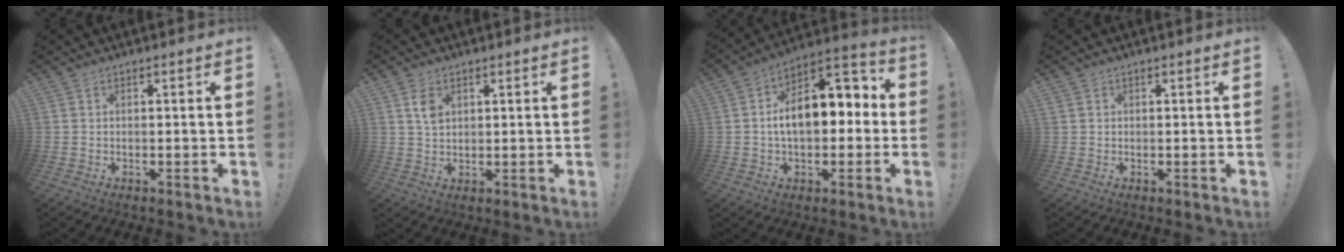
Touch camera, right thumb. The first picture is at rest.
{"total": 4.3, "force": [1.8, 2.5, 3.0], "torque": [-0.039, -0.006, 0.030]}
{"total": 14.9, "force": [0.9, 9.0, 11.9], "torque": [-0.178, 0.008, 0.015]}
{"total": 0.5, "force": [0.2, 0.5, 0.2], "torque": [-0.004, 0.002, 0.003]}